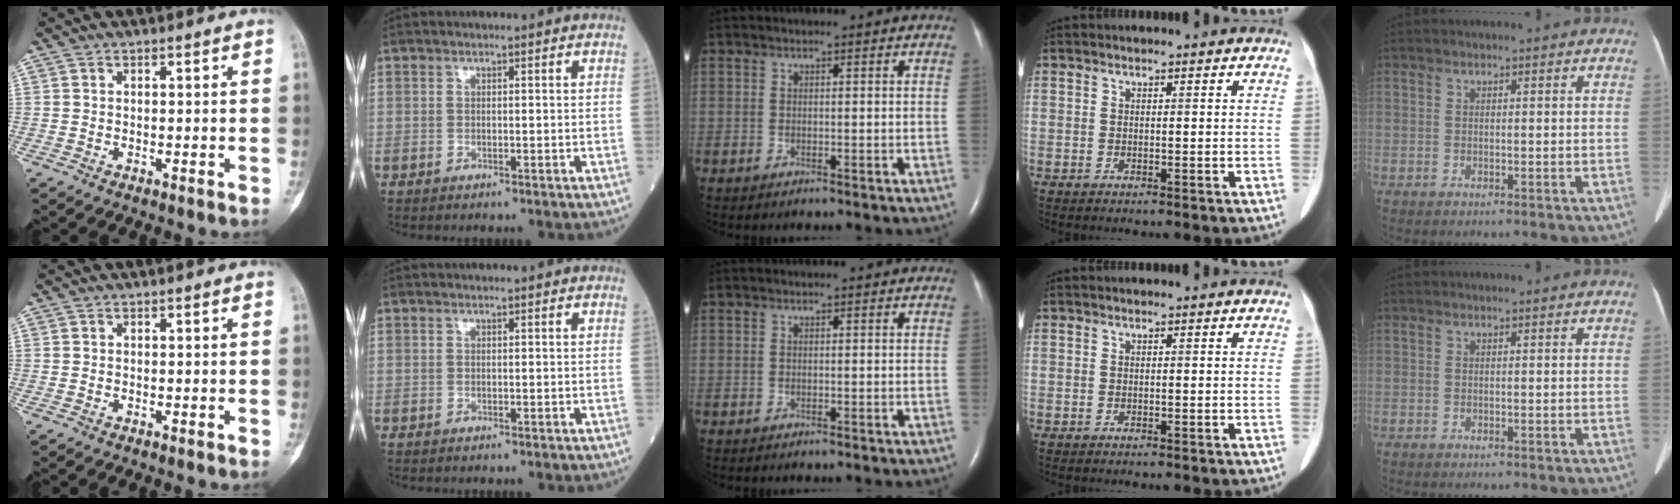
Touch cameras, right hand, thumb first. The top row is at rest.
{}